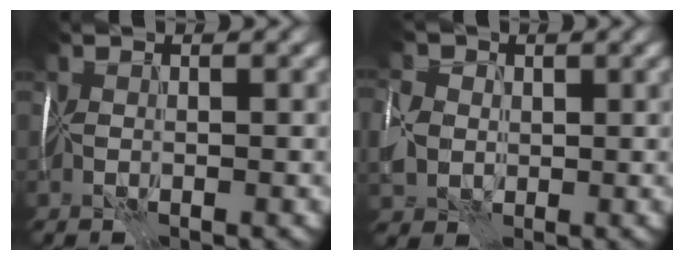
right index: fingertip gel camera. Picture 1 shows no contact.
{"total": 4.2, "force": [0.0, 3.6, 2.1], "torque": [-0.057, 0.005, 0.001]}